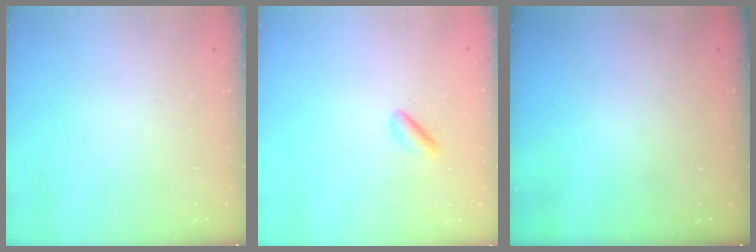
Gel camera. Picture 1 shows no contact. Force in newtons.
{"total": 2.3, "press": 2.2, "slide": 0.8}
{"total": 0.0}